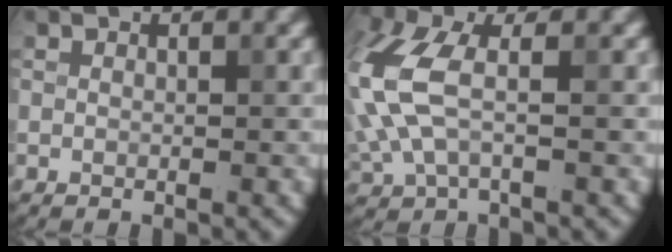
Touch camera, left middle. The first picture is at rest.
{"total": 6.5, "force": [0.2, 3.3, 5.6], "torque": [-0.155, 0.007, -0.005]}